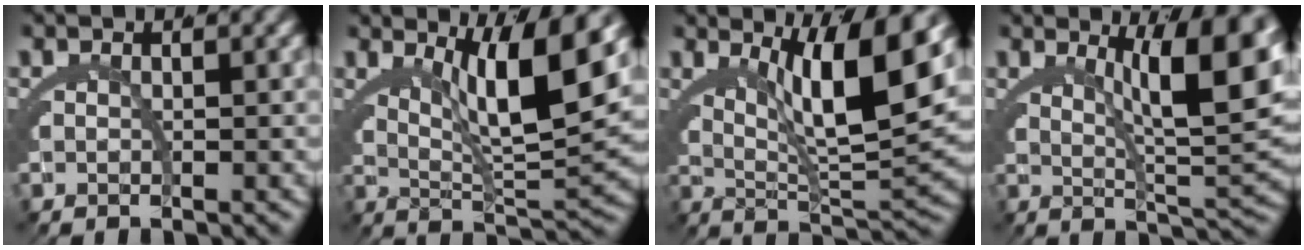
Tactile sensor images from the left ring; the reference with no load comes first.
{"total": 8.4, "force": [2.9, 1.9, 7.6], "torque": [-0.110, 0.002, 0.050]}
{"total": 9.3, "force": [3.0, 2.3, 8.5], "torque": [-0.119, 0.005, 0.049]}
{"total": 9.5, "force": [3.2, 2.1, 8.6], "torque": [-0.105, 0.002, 0.055]}